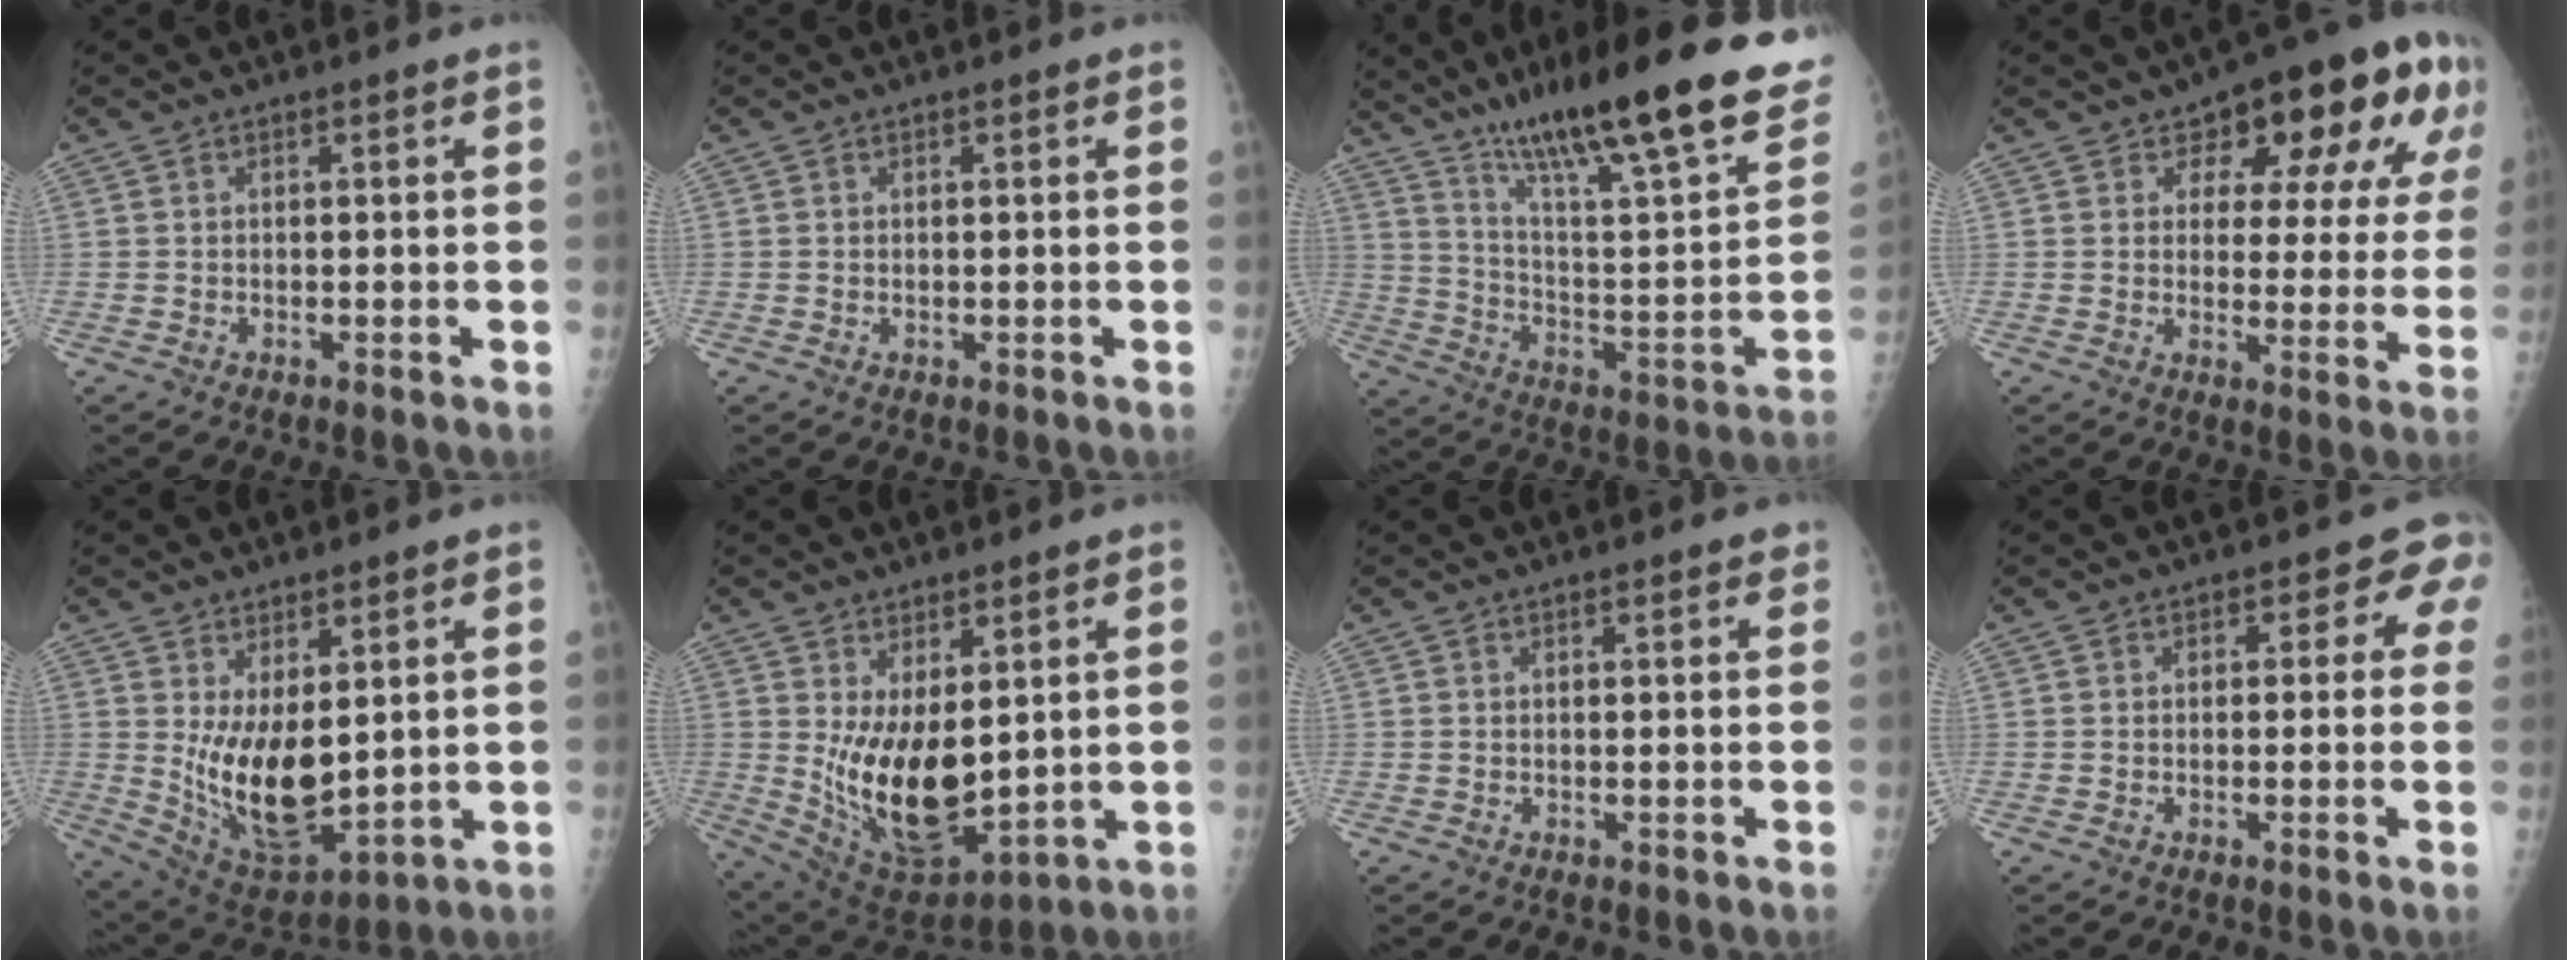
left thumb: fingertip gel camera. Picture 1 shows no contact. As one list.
[{"total": 0.0}, {"total": 31.6, "force": [21.3, 5.9, 22.5], "torque": [-0.317, -0.064, 0.324]}, {"total": 17.6, "force": [8.8, 8.7, 12.6], "torque": [-0.112, -0.011, 0.113]}, {"total": 13.7, "force": [2.0, 7.1, 11.5], "torque": [-0.172, -0.038, 0.062]}, {"total": 15.1, "force": [2.0, 8.1, 12.6], "torque": [-0.191, -0.040, 0.065]}, {"total": 1.4, "force": [1.0, 0.5, 0.8], "torque": [-0.006, 0.000, 0.009]}, {"total": 3.5, "force": [1.0, 2.6, 2.1], "torque": [0.018, 0.006, -0.004]}]